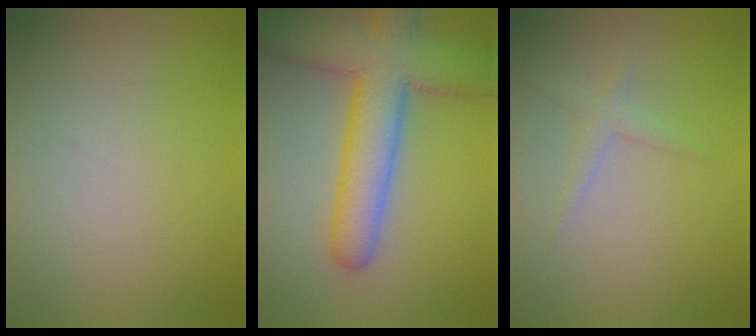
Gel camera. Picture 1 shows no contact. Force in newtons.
{"total": 9.0, "press": 9.0, "slide": 0.3}
{"total": 1.3, "press": 1.3, "slide": 0.1}